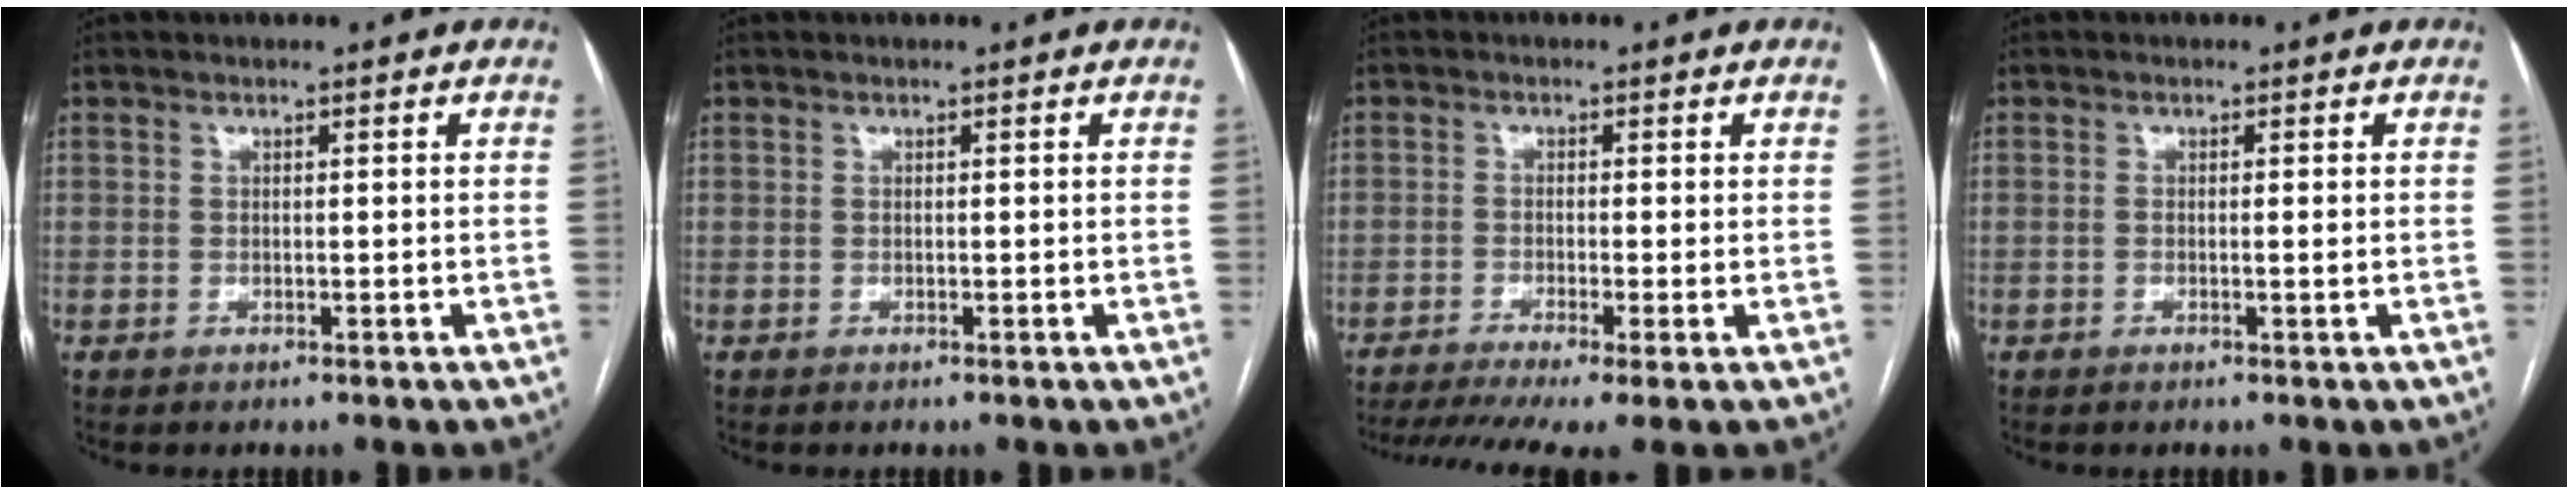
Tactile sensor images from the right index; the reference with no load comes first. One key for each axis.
{"total": 0.0}
{"total": 9.1, "fx": -6.2, "fy": 1.1, "fz": 6.5, "tx": -0.109, "ty": -0.012, "tz": -0.103}
{"total": 0.9, "fx": -0.1, "fy": -0.2, "fz": 0.8, "tx": -0.017, "ty": -0.003, "tz": -0.001}